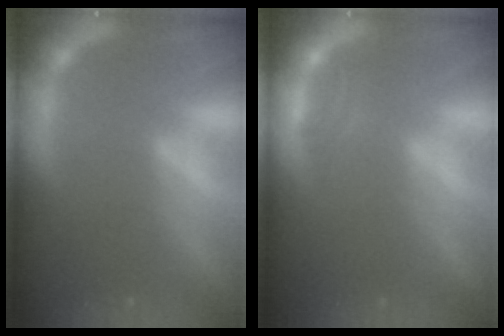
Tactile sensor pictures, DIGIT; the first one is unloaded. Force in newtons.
{"total": 1.5}